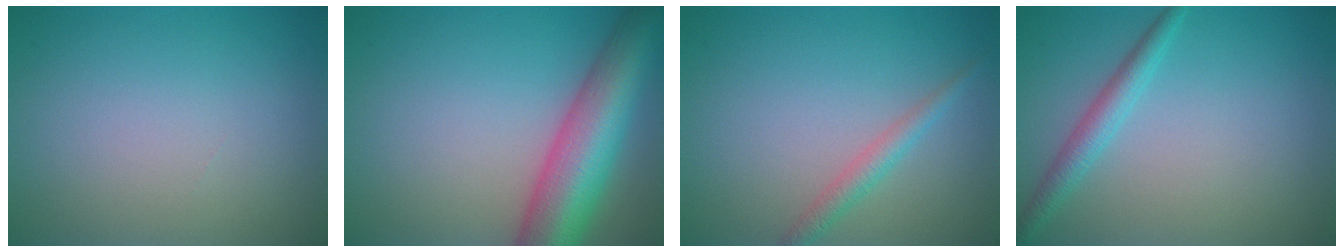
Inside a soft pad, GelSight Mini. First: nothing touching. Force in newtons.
{"total": 10.1, "press": 10.1, "slide": 0.3}
{"total": 1.8, "press": 1.8, "slide": 0.0}
{"total": 2.3, "press": 2.3, "slide": 0.1}